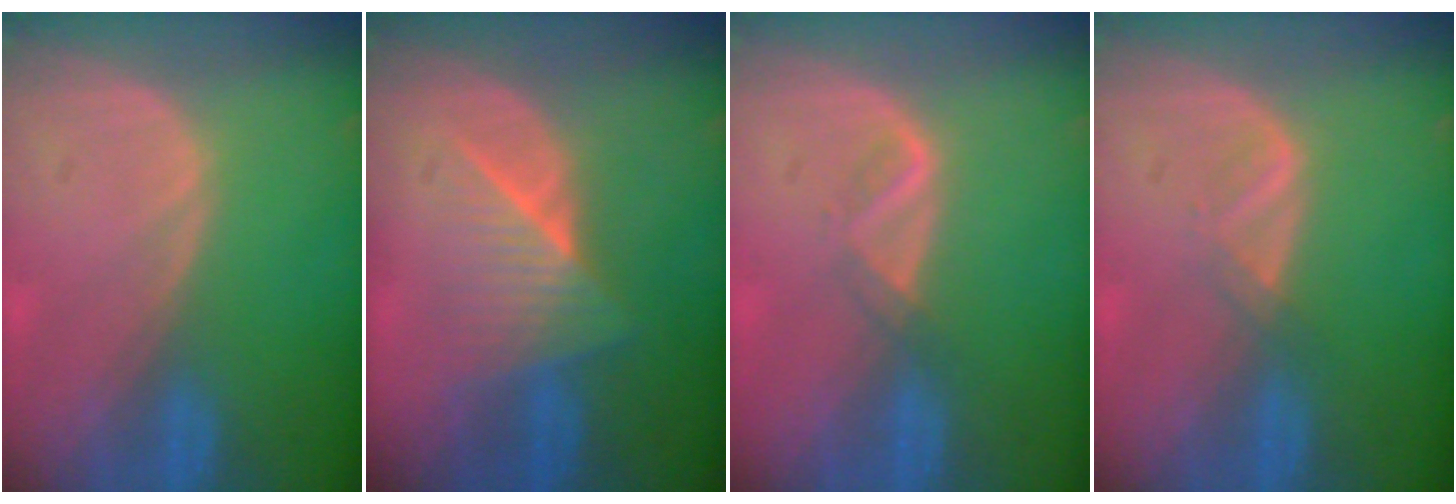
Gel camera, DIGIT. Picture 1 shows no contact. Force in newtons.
{"total": 6.4, "press": 6.1, "slide": 1.9}
{"total": 2.1, "press": 2.0, "slide": 0.6}
{"total": 1.8, "press": 1.7, "slide": 0.3}